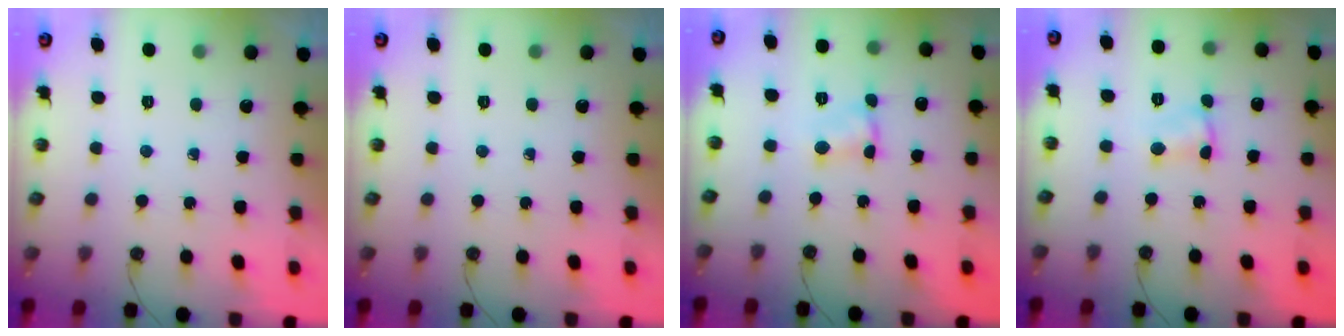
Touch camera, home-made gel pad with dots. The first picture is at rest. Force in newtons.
{"total": 0.0}
{"total": 2.5, "press": 2.5, "slide": 0.2}
{"total": 2.6, "press": 2.6, "slide": 0.4}